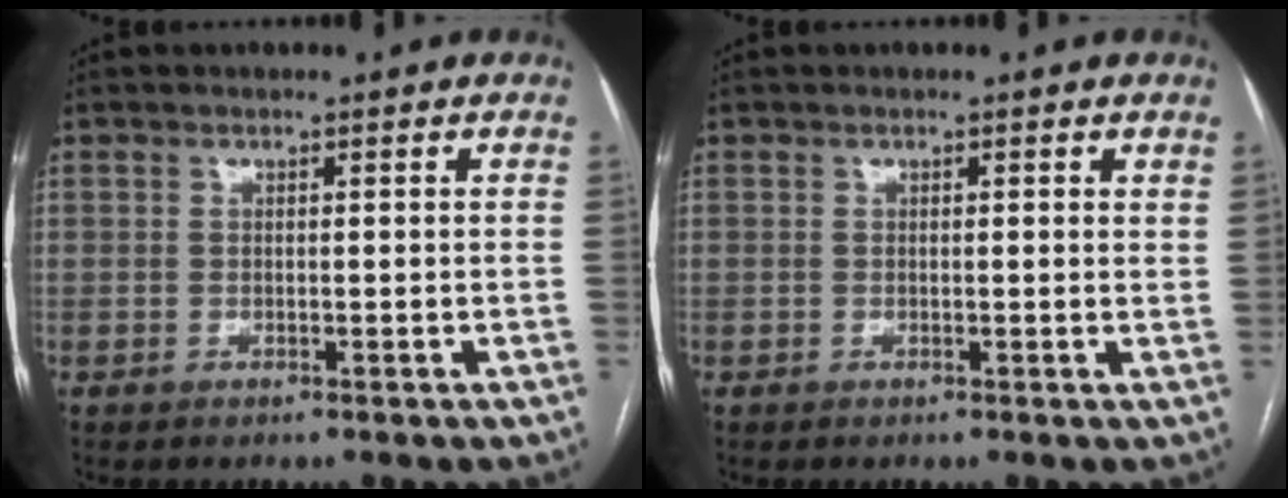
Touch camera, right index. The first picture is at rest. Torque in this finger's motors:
{"motor_torque": [-0.17, 0.11, -0.03, -0.01]}